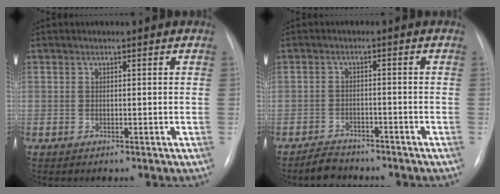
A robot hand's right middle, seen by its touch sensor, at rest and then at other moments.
{"total": 3.4, "force": [-3.1, 1.3, 0.1], "torque": [-0.011, -0.003, -0.053]}